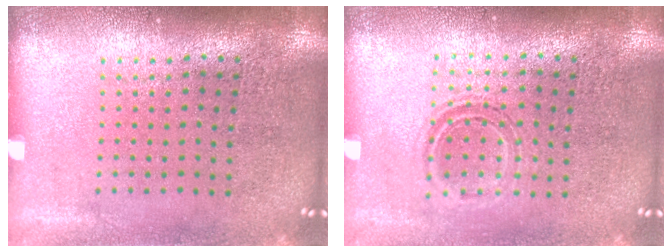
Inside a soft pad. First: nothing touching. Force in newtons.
{"total": 1.1, "press": 0.9, "slide": 0.6}